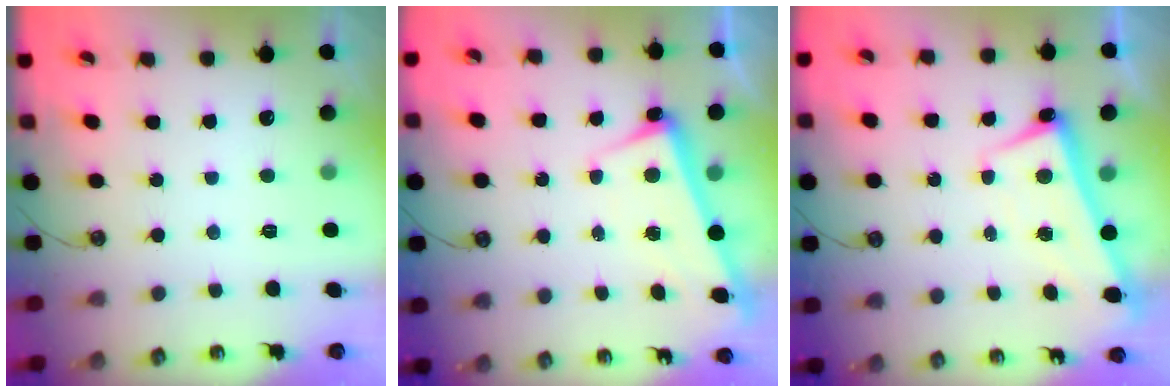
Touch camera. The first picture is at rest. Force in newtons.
{"total": 2.4, "press": 2.3, "slide": 0.7}
{"total": 2.7, "press": 2.6, "slide": 0.8}